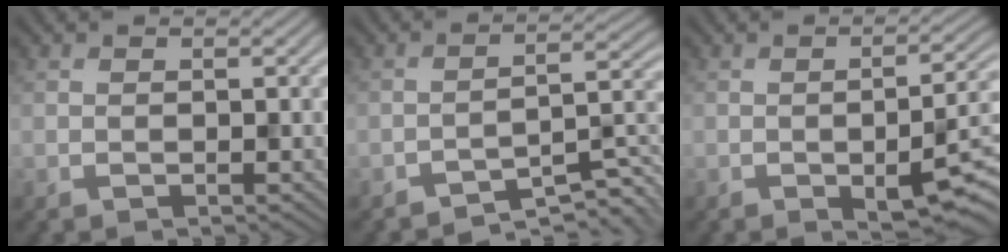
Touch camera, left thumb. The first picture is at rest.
{"total": 5.7, "force": [-4.9, 0.8, 2.9], "torque": [-0.039, 0.012, -0.072]}
{"total": 7.3, "force": [-2.4, 1.7, 6.7], "torque": [-0.107, -0.011, -0.031]}